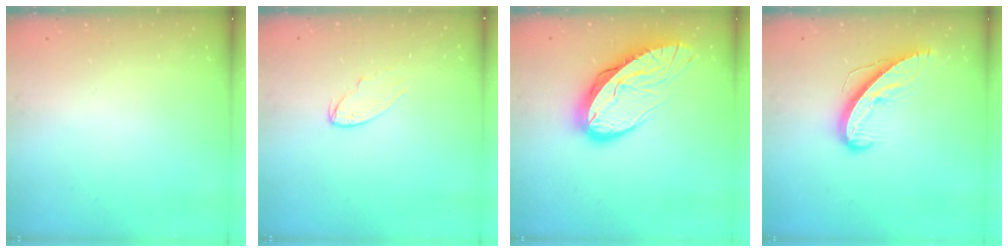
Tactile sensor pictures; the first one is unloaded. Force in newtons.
{"total": 4.2, "press": 4.2, "slide": 0.5}
{"total": 14.9, "press": 14.8, "slide": 1.5}
{"total": 9.3, "press": 9.2, "slide": 0.6}